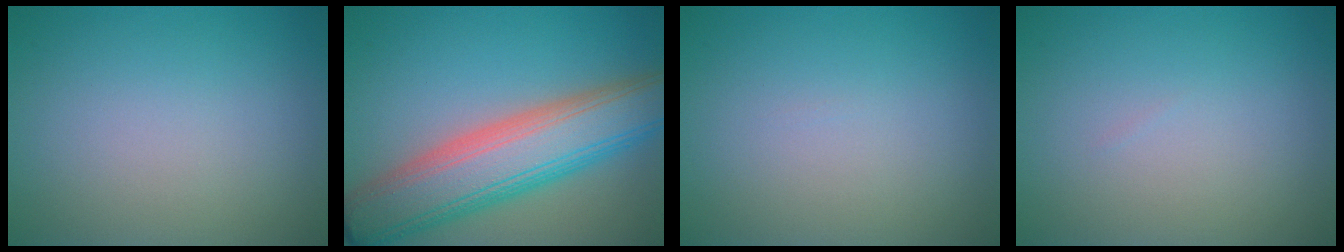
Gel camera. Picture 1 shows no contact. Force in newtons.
{"total": 9.9, "press": 9.9, "slide": 0.5}
{"total": 0.0}
{"total": 0.0}